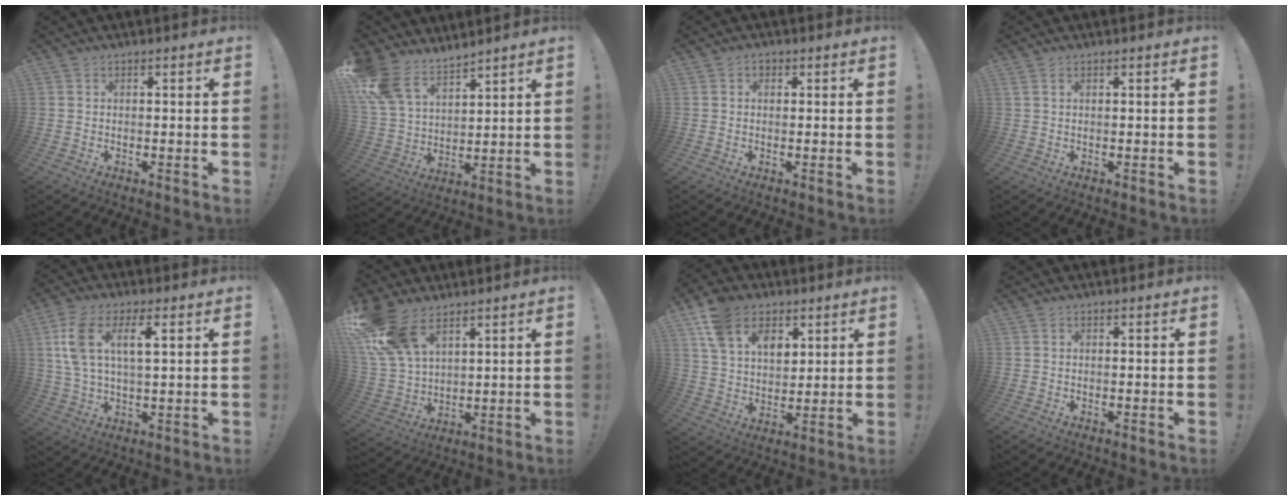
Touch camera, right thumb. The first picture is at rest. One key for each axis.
{"total": 13.2, "fx": 10.5, "fy": 6.6, "fz": 4.6, "tx": -0.099, "ty": -0.069, "tz": 0.204}
{"total": 1.2, "fx": 0.3, "fy": 1.0, "fz": 0.6, "tx": -0.008, "ty": 0.002, "tz": 0.004}
{"total": 1.5, "fx": 0.8, "fy": 0.4, "fz": 1.1, "tx": -0.024, "ty": 0.001, "tz": 0.015}
{"total": 10.9, "fx": 3.8, "fy": 4.7, "fz": 9.1, "tx": -0.179, "ty": -0.001, "tz": 0.066}
{"total": 16.3, "fx": 10.1, "fy": 8.9, "fz": 9.2, "tx": -0.173, "ty": -0.050, "tz": 0.195}
{"total": 15.0, "fx": 8.3, "fy": 10.0, "fz": 7.5, "tx": -0.131, "ty": -0.035, "tz": 0.160}
{"total": 0.0}